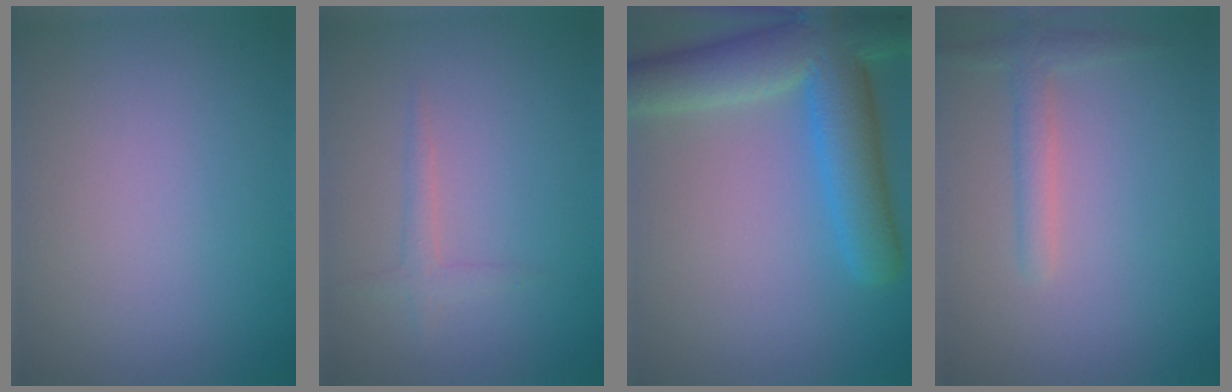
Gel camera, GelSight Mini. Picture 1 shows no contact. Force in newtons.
{"total": 1.3, "press": 1.3, "slide": 0.1}
{"total": 9.1, "press": 9.1, "slide": 0.3}
{"total": 1.9, "press": 1.9, "slide": 0.1}